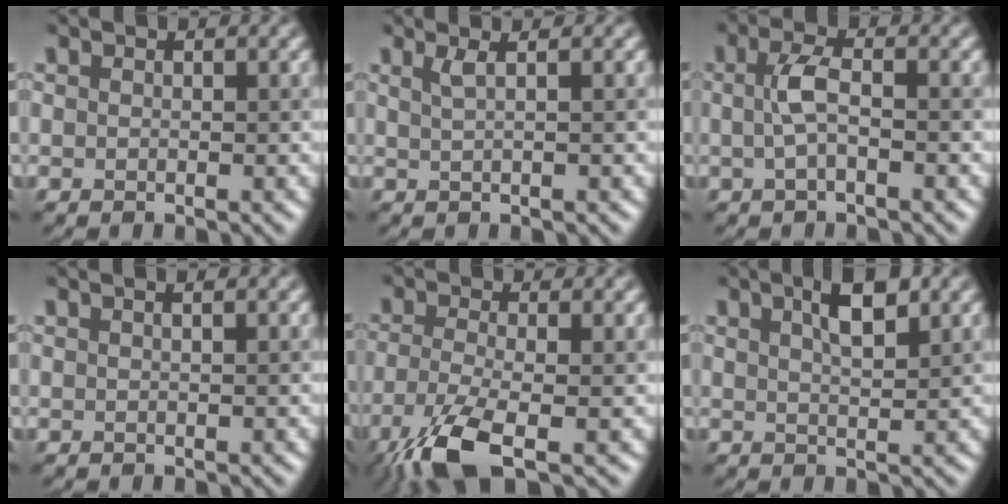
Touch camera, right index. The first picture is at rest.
{"total": 1.6, "force": [0.8, 0.7, 1.3], "torque": [-0.013, 0.012, 0.012]}
{"total": 2.4, "force": [-0.1, 0.6, 2.3], "torque": [-0.050, 0.010, -0.002]}
{"total": 0.9, "force": [0.4, 0.4, 0.8], "torque": [-0.003, 0.004, -0.003]}
{"total": 6.2, "force": [-3.6, 1.7, 4.7], "torque": [-0.102, -0.004, -0.073]}
{"total": 3.2, "force": [1.8, 0.8, 2.6], "torque": [-0.035, 0.012, 0.032]}